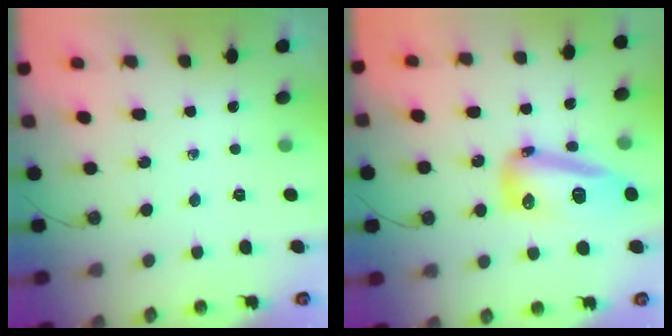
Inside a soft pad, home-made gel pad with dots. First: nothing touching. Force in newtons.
{"total": 19.4, "press": 17.5, "slide": 8.4}